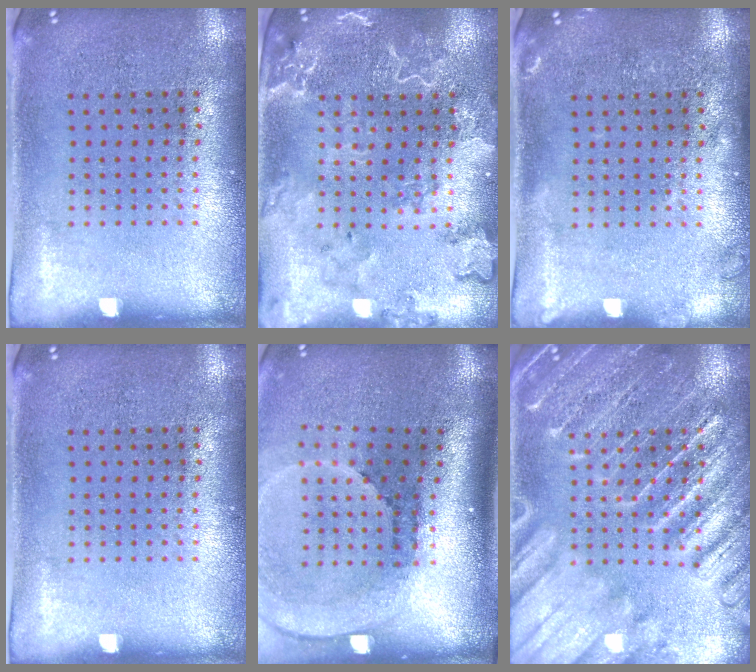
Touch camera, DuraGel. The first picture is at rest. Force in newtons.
{"total": 2.6, "press": 2.4, "slide": 1.0}
{"total": 1.2, "press": 1.1, "slide": 0.2}
{"total": 0.0}
{"total": 2.6, "press": 1.8, "slide": 1.8}
{"total": 5.5, "press": 5.4, "slide": 0.7}